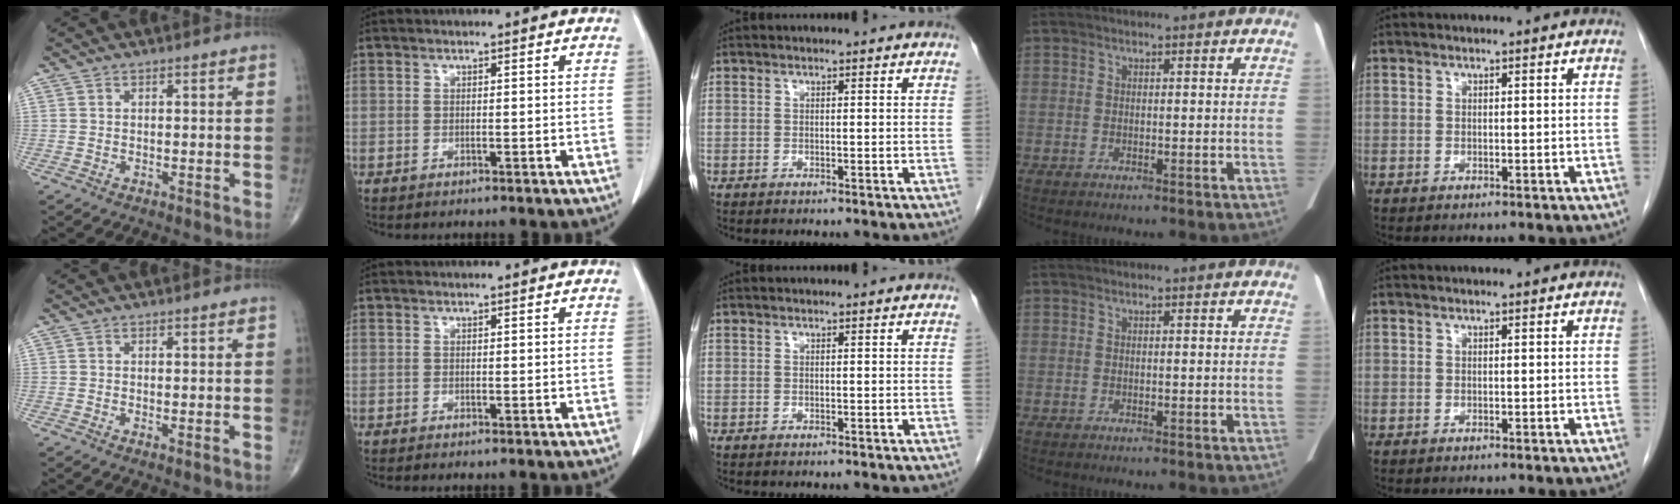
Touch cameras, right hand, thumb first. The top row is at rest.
{"thumb": {"total": 0.6, "force": [-0.1, 0.2, 0.6], "torque": [-0.014, -0.004, -0.004]}}